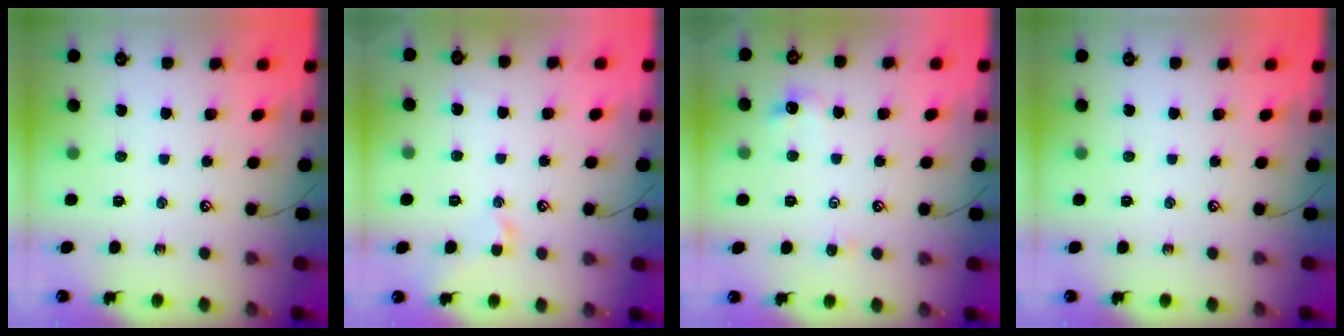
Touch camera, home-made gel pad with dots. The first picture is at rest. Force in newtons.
{"total": 2.2, "press": 2.1, "slide": 0.5}
{"total": 1.3, "press": 1.2, "slide": 0.5}
{"total": 0.0}